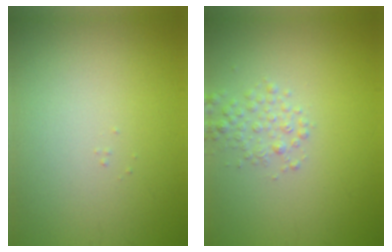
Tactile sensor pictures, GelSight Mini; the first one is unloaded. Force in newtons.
{"total": 1.8, "press": 1.8, "slide": 0.1}